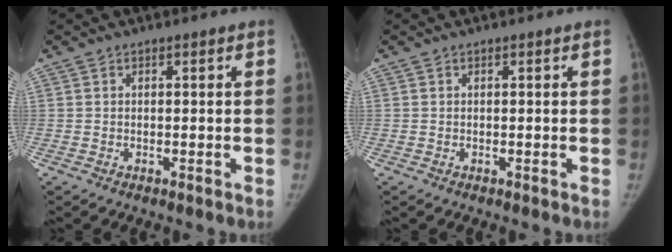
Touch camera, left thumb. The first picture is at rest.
{"total": 0.0}